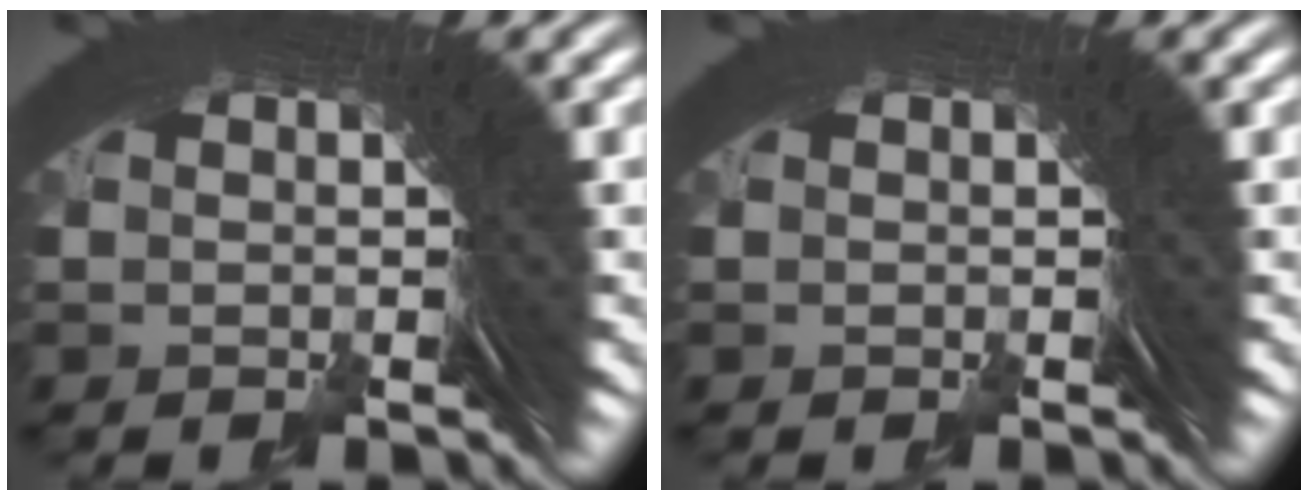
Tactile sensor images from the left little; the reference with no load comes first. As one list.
[{"total": 0.0}]